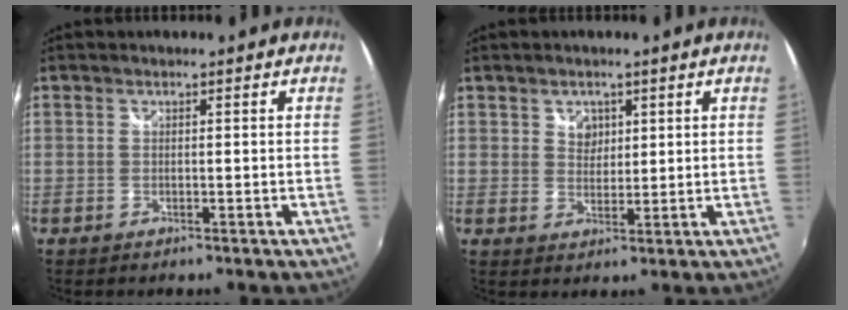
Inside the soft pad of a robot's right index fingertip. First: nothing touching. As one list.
[{"total": 3.2, "force": [1.4, 2.7, 0.9], "torque": [-0.007, 0.004, 0.025]}]